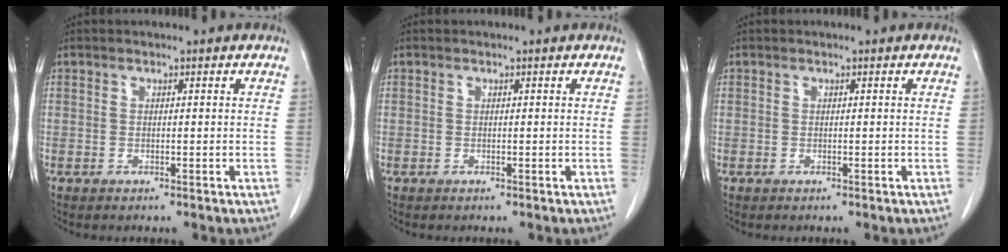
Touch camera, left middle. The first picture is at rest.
{"total": 0.0}
{"total": 0.0}